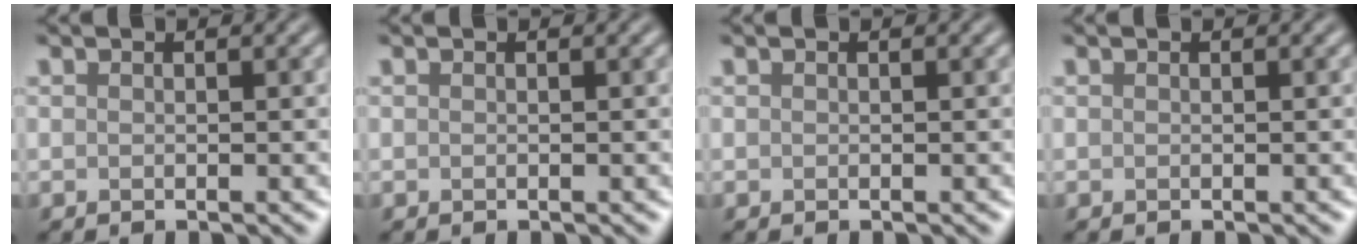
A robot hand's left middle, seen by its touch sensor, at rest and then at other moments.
{"total": 0.0}
{"total": 0.0}
{"total": 0.0}